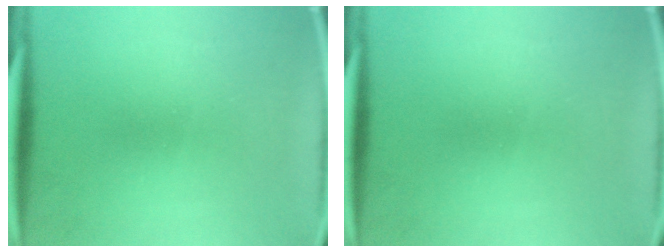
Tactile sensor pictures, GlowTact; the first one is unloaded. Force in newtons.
{"total": 0.0}